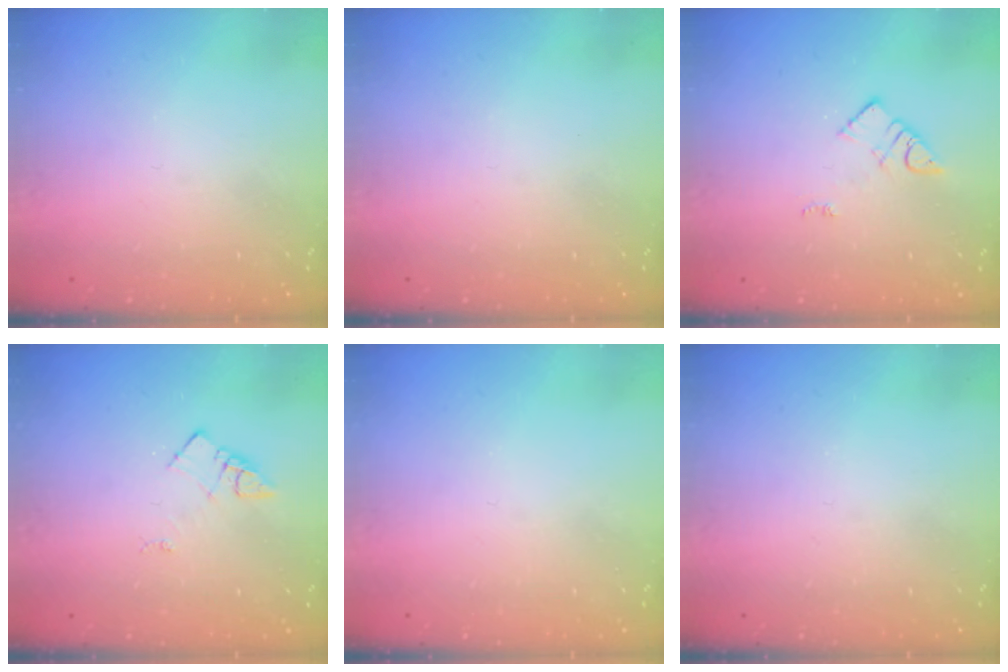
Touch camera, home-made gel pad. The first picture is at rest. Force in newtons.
{"total": 0.0}
{"total": 3.9, "press": 3.8, "slide": 0.4}
{"total": 4.5, "press": 4.5, "slide": 0.5}
{"total": 0.0}
{"total": 0.0}